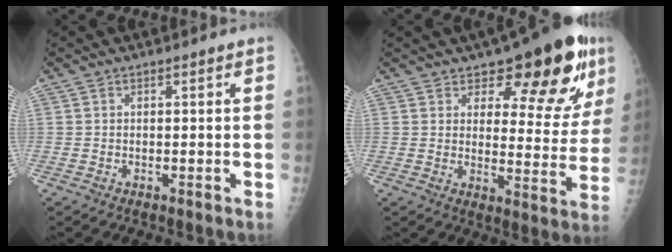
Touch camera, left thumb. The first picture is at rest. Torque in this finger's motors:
{"motor_torque": [0.61, 0.46, 0.10, -0.25, 0.14]}